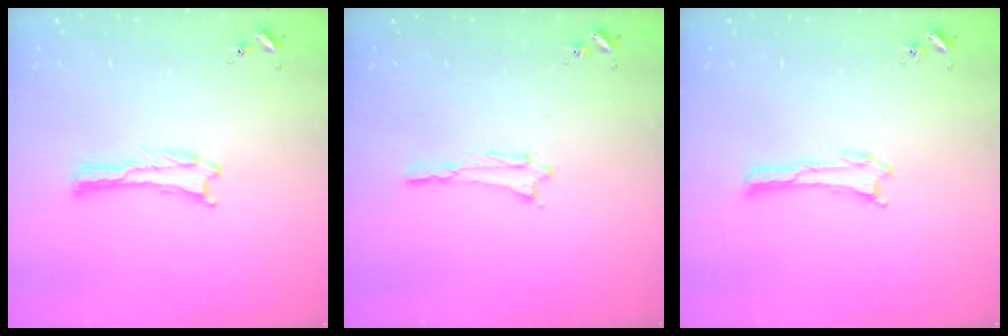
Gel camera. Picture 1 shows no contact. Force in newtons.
{"total": 0.8, "press": 0.8, "slide": 0.1}
{"total": 0.0}